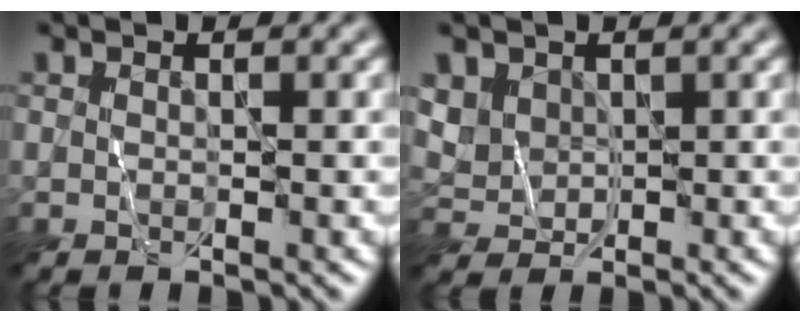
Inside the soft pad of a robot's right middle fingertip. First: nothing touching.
{"total": 2.5, "force": [1.3, 2.0, 0.8], "torque": [-0.027, -0.005, 0.038]}